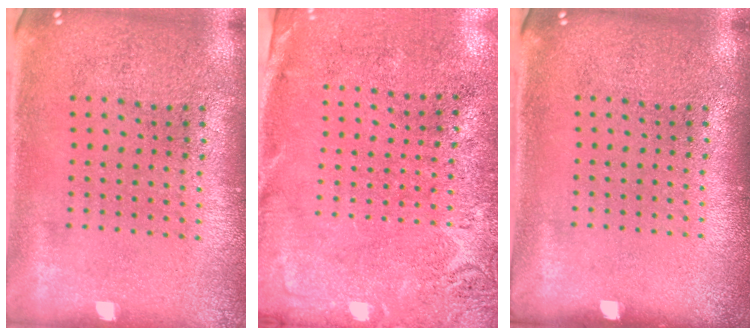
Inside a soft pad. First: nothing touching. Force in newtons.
{"total": 2.8, "press": 2.3, "slide": 1.6}
{"total": 0.0}